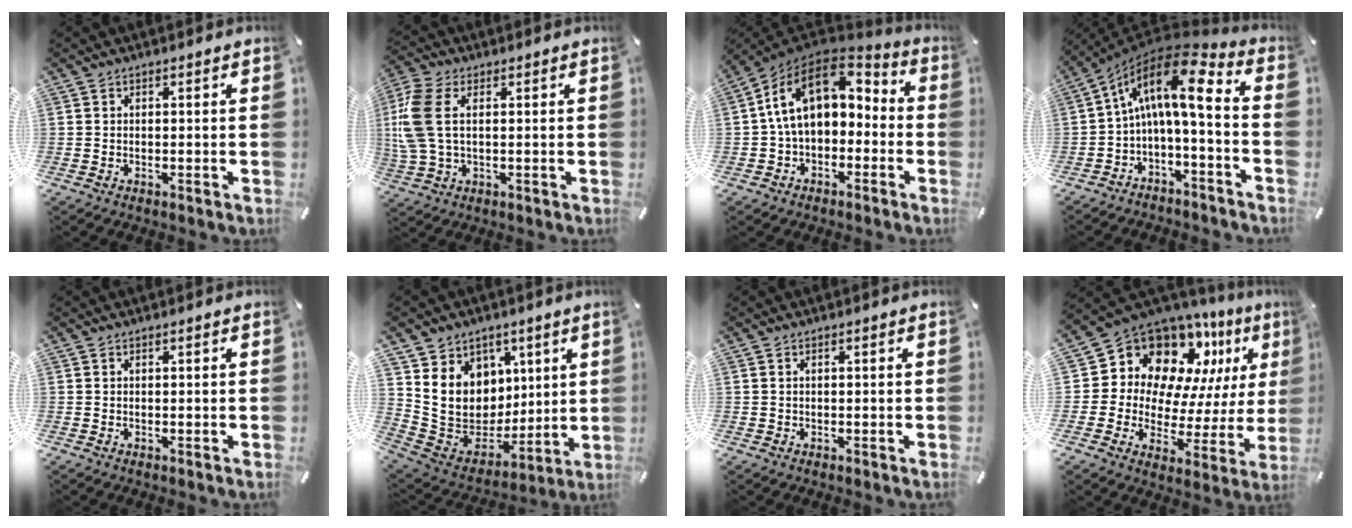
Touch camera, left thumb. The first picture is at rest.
{"total": 10.0, "force": [1.6, 6.0, 7.9], "torque": [-0.201, -0.002, 0.025]}
{"total": 15.7, "force": [3.7, 10.5, 11.1], "torque": [-0.205, -0.007, 0.066]}
{"total": 13.2, "force": [2.0, 4.8, 12.1], "torque": [-0.209, -0.016, 0.024]}
{"total": 0.0}
{"total": 12.5, "force": [3.2, 11.9, 2.5], "torque": [-0.035, -0.043, 0.076]}
{"total": 0.0}
{"total": 13.6, "force": [8.8, 9.6, 4.2], "torque": [-0.071, -0.086, 0.159]}